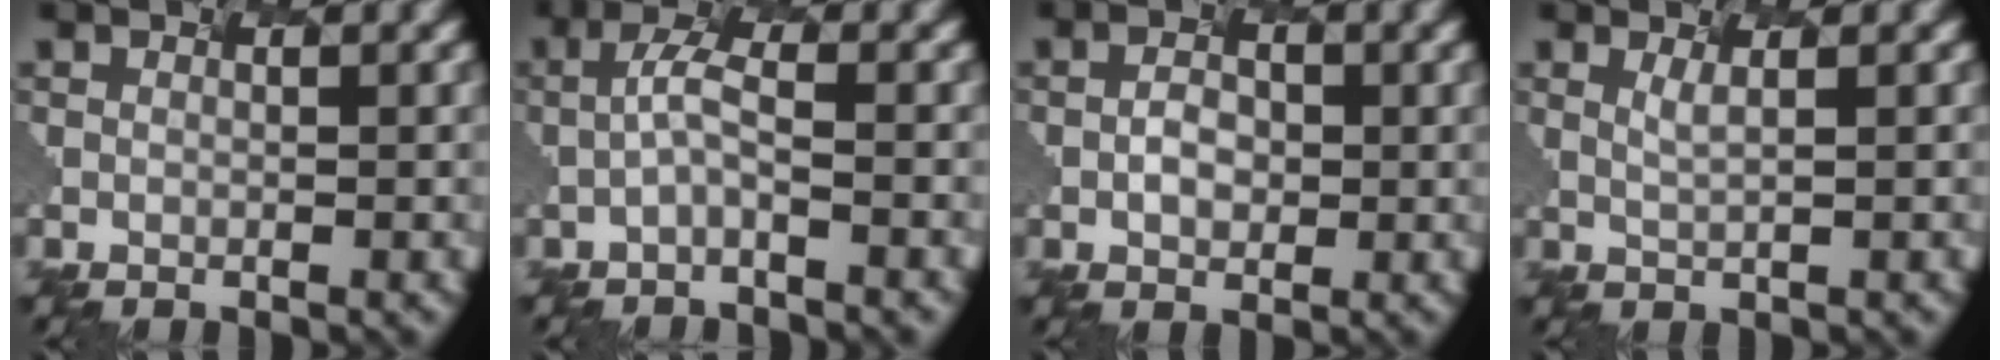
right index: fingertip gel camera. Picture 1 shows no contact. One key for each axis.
{"total": 2.1, "fx": -1.3, "fy": 0.0, "fz": 1.6, "tx": -0.043, "ty": 0.007, "tz": -0.019}
{"total": 1.6, "fx": -1.0, "fy": 1.1, "fz": 0.7, "tx": -0.018, "ty": 0.000, "tz": -0.008}
{"total": 0.6, "fx": -0.1, "fy": -0.1, "fz": 0.6, "tx": -0.017, "ty": -0.005, "tz": 0.013}